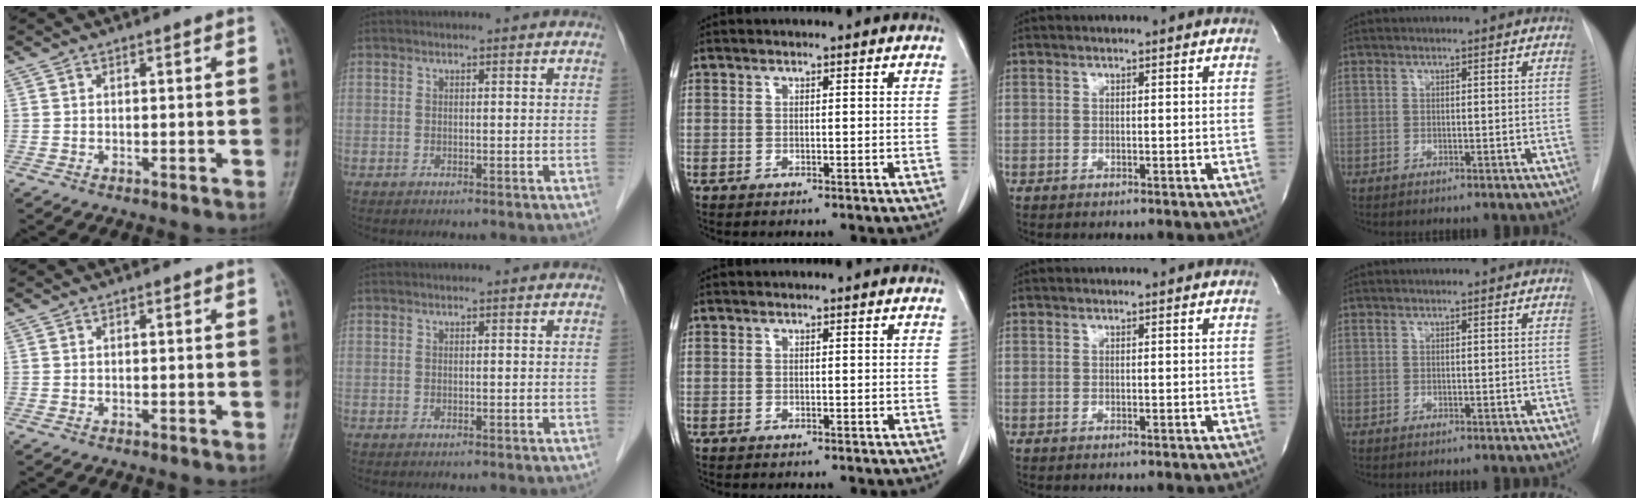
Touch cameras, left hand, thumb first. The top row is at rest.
{}